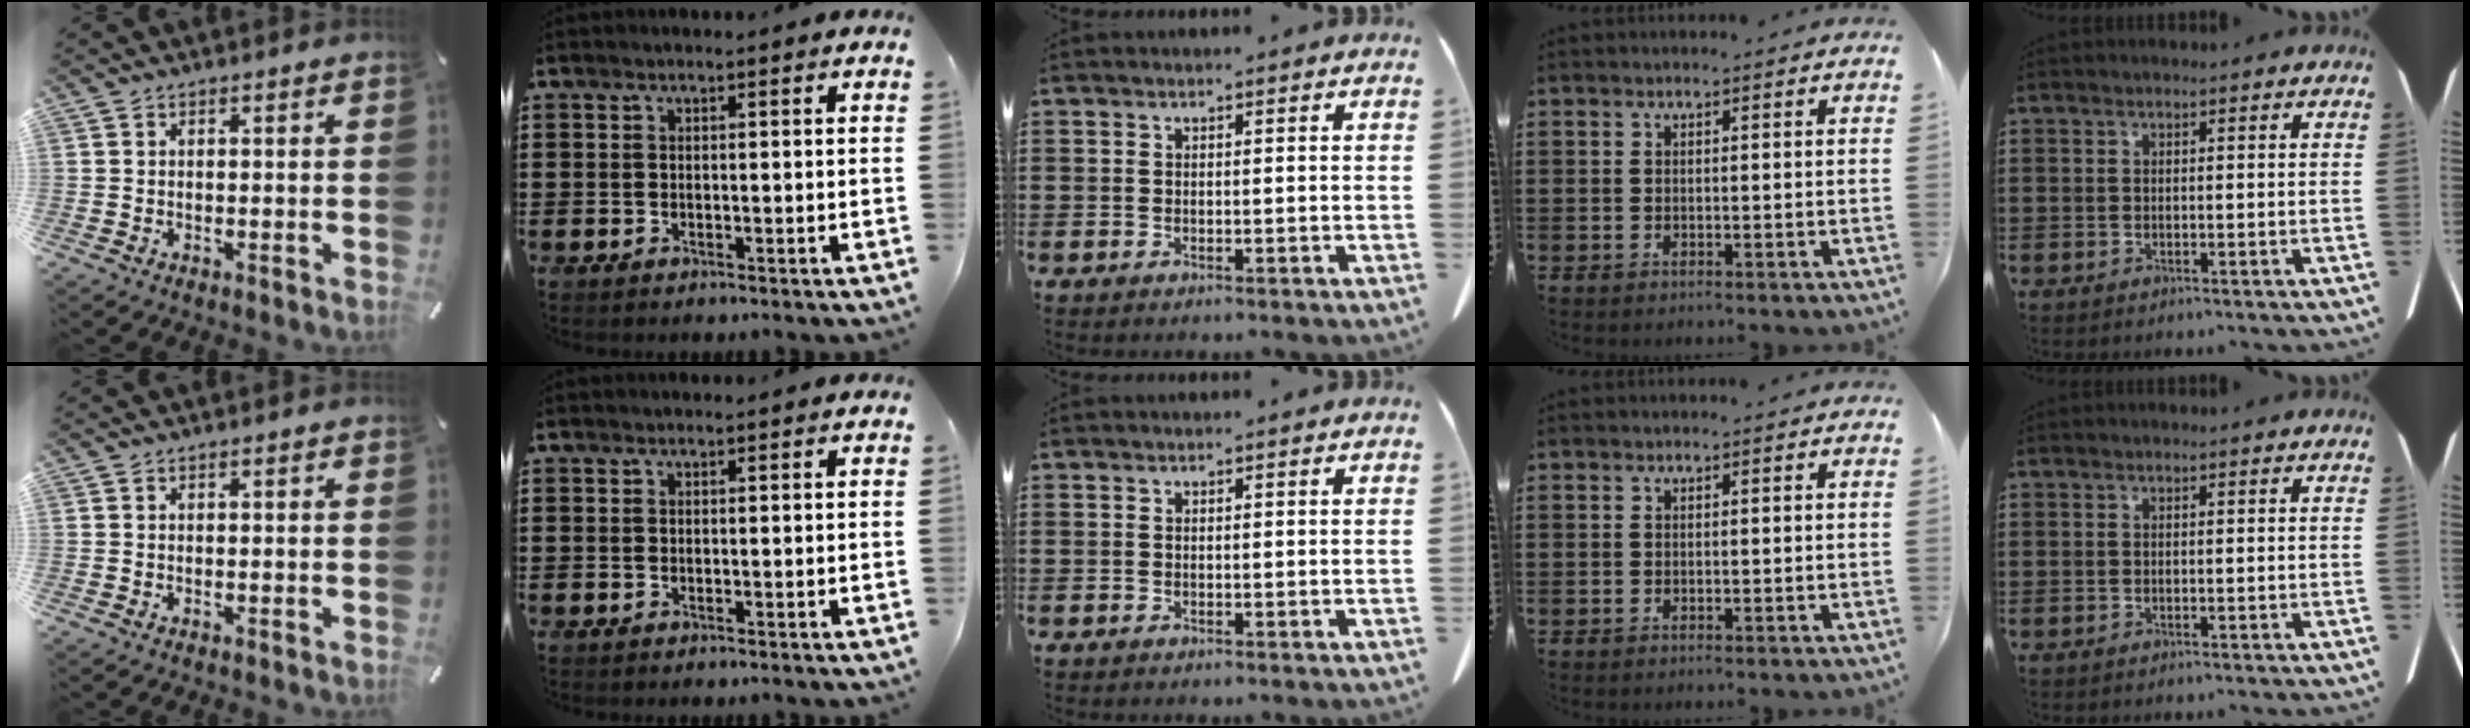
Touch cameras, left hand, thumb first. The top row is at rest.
{}